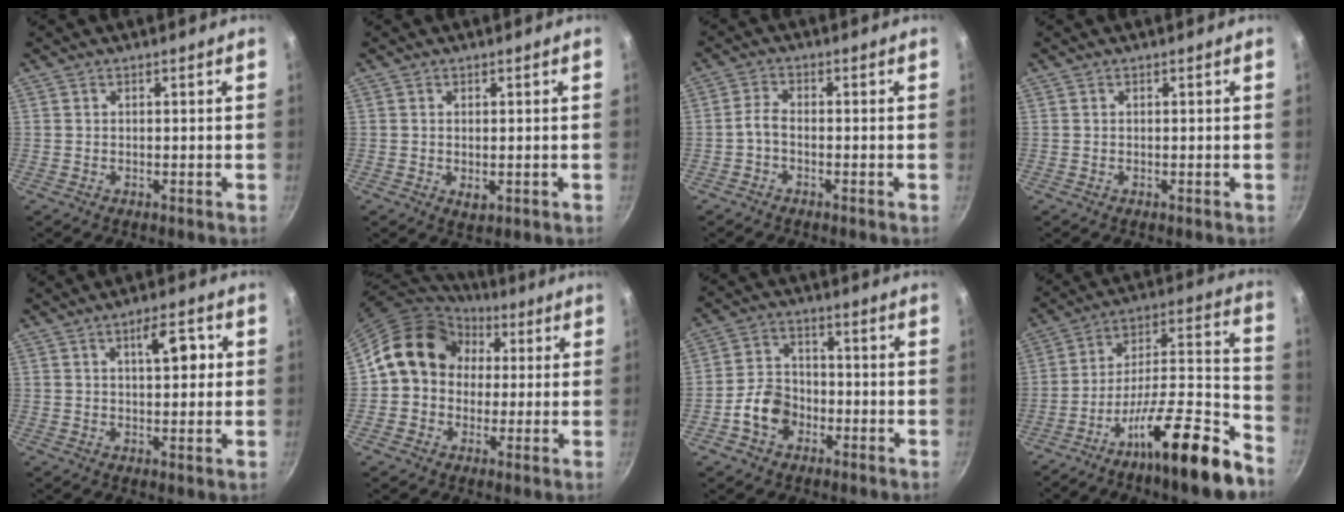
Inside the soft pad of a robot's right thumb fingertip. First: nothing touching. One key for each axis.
{"total": 2.1, "fx": -0.2, "fy": 1.2, "fz": 1.7, "tx": -0.027, "ty": -0.006, "tz": -0.001}
{"total": 2.4, "fx": -1.3, "fy": 1.0, "fz": 1.8, "tx": -0.045, "ty": 0.016, "tz": -0.033}
{"total": 0.0}
{"total": 6.8, "fx": 1.7, "fy": 2.9, "fz": 5.9, "tx": -0.068, "ty": -0.001, "tz": 0.021}
{"total": 16.9, "fx": 2.9, "fy": 14.2, "fz": 8.8, "tx": -0.122, "ty": 0.032, "tz": 0.035}
{"total": 8.0, "fx": -3.2, "fy": 6.1, "fz": 4.1, "tx": -0.051, "ty": 0.034, "tz": -0.066}
{"total": 22.3, "fx": -14.0, "fy": 4.9, "fz": 16.7, "tx": -0.215, "ty": 0.103, "tz": -0.239}